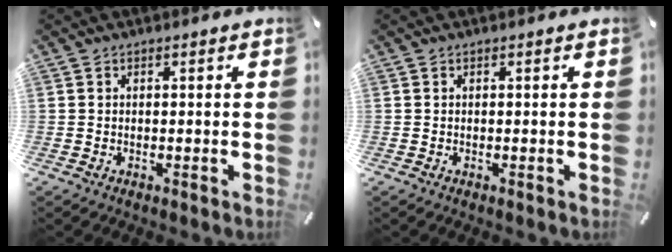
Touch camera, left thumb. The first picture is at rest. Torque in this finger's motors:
{"motor_torque": [-0.01, 0.01, -0.02, 0.01, 0.00]}